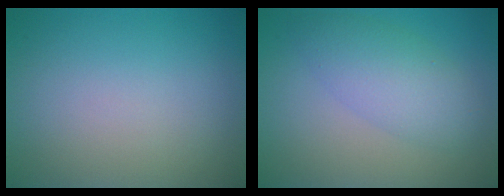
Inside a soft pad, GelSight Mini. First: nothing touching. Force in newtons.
{"total": 4.2, "press": 4.2, "slide": 0.1}